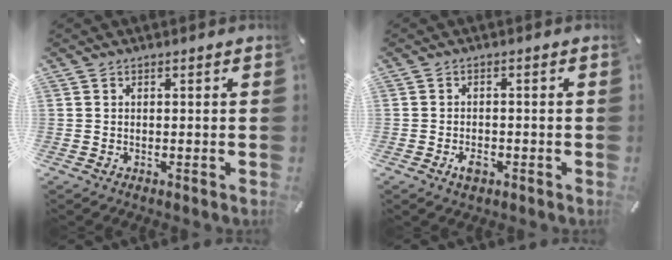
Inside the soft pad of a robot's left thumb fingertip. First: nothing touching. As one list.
[{"total": 2.8, "force": [-1.3, 1.7, 1.9], "torque": [-0.041, 0.002, -0.024]}]